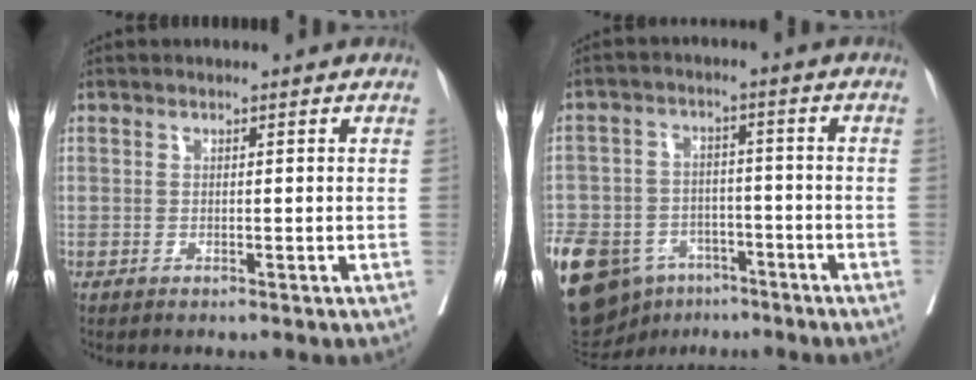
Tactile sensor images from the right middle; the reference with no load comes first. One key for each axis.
{"total": 24.7, "fx": -13.6, "fy": 16.4, "fz": 12.4, "tx": -0.355, "ty": -0.021, "tz": -0.215}